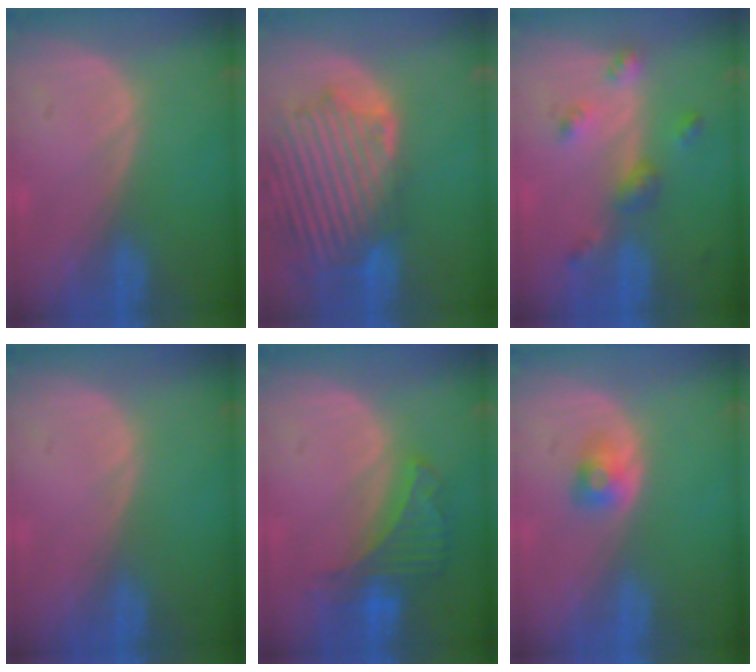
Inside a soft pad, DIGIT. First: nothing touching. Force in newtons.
{"total": 13.7, "press": 11.8, "slide": 6.9}
{"total": 4.9, "press": 4.4, "slide": 2.2}
{"total": 0.0}
{"total": 6.5, "press": 6.0, "slide": 2.4}
{"total": 2.6, "press": 2.4, "slide": 1.2}